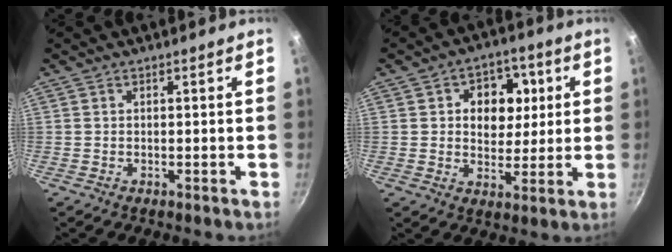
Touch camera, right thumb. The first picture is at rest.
{"total": 10.2, "force": [2.3, 8.0, 6.0], "torque": [-0.042, -0.008, 0.030]}